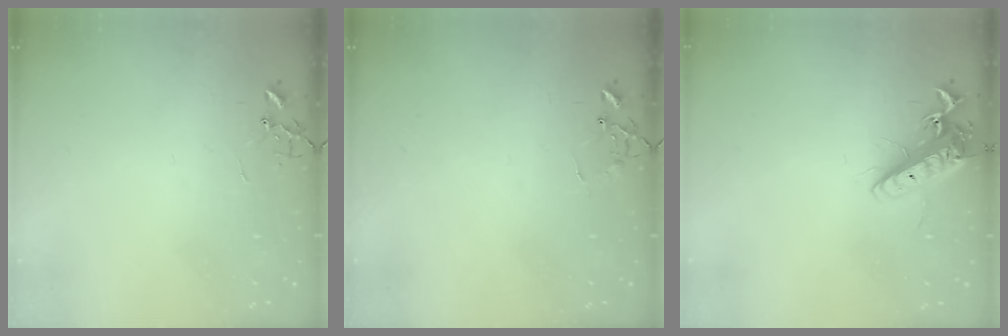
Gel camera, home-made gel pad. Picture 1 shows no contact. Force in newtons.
{"total": 6.4, "press": 6.4, "slide": 0.4}
{"total": 14.0, "press": 13.7, "slide": 2.6}